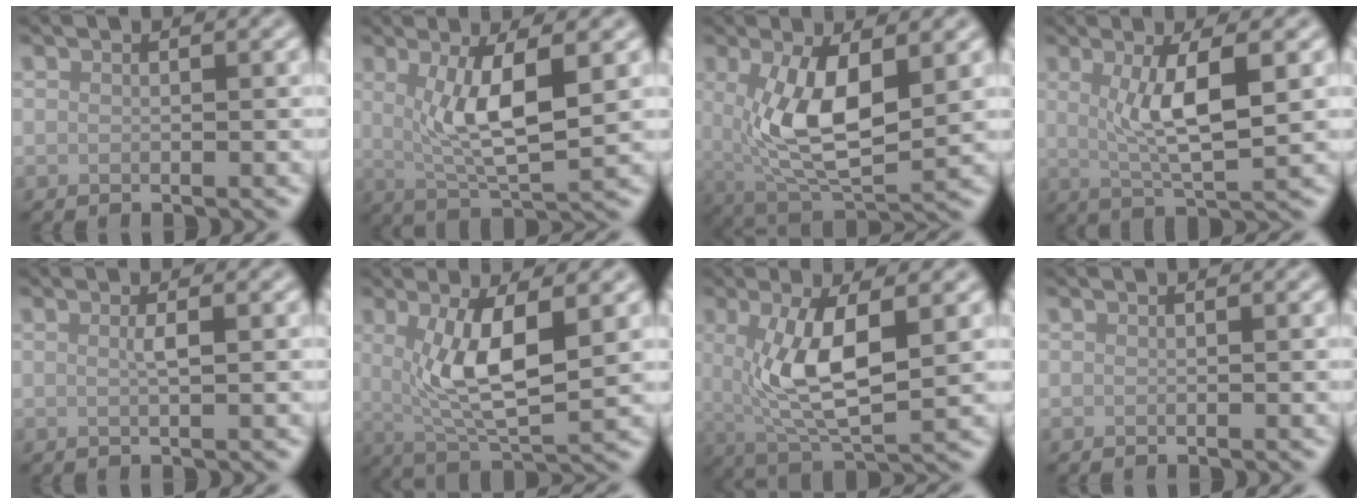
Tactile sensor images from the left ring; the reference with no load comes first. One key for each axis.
{"total": 6.1, "fx": 1.1, "fy": 1.6, "fz": 5.8, "tx": -0.108, "ty": -0.007, "tz": 0.025}
{"total": 8.2, "fx": 1.0, "fy": 3.6, "fz": 7.3, "tx": -0.148, "ty": -0.012, "tz": 0.022}
{"total": 5.4, "fx": 1.0, "fy": 1.2, "fz": 5.1, "tx": -0.095, "ty": -0.002, "tz": 0.023}
{"total": 1.3, "fx": 0.2, "fy": 0.3, "fz": 1.2, "tx": -0.020, "ty": 0.002, "tz": 0.000}
{"total": 6.7, "fx": 1.0, "fy": 2.2, "fz": 6.2, "tx": -0.125, "ty": -0.013, "tz": 0.026}
{"total": 7.2, "fx": 0.8, "fy": 2.6, "fz": 6.7, "tx": -0.139, "ty": -0.009, "tz": 0.019}
{"total": 0.0}